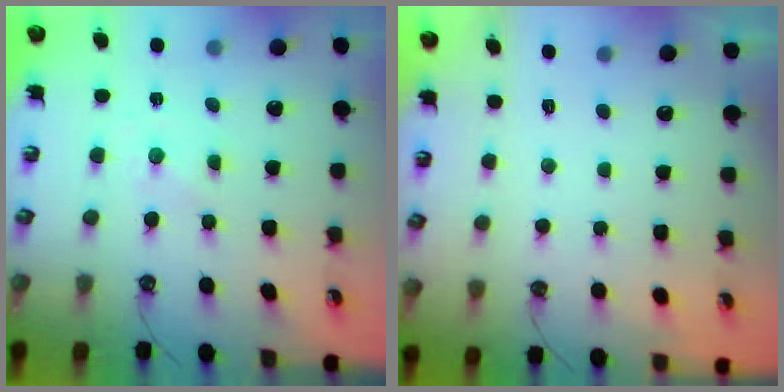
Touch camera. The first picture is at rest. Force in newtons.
{"total": 0.0}